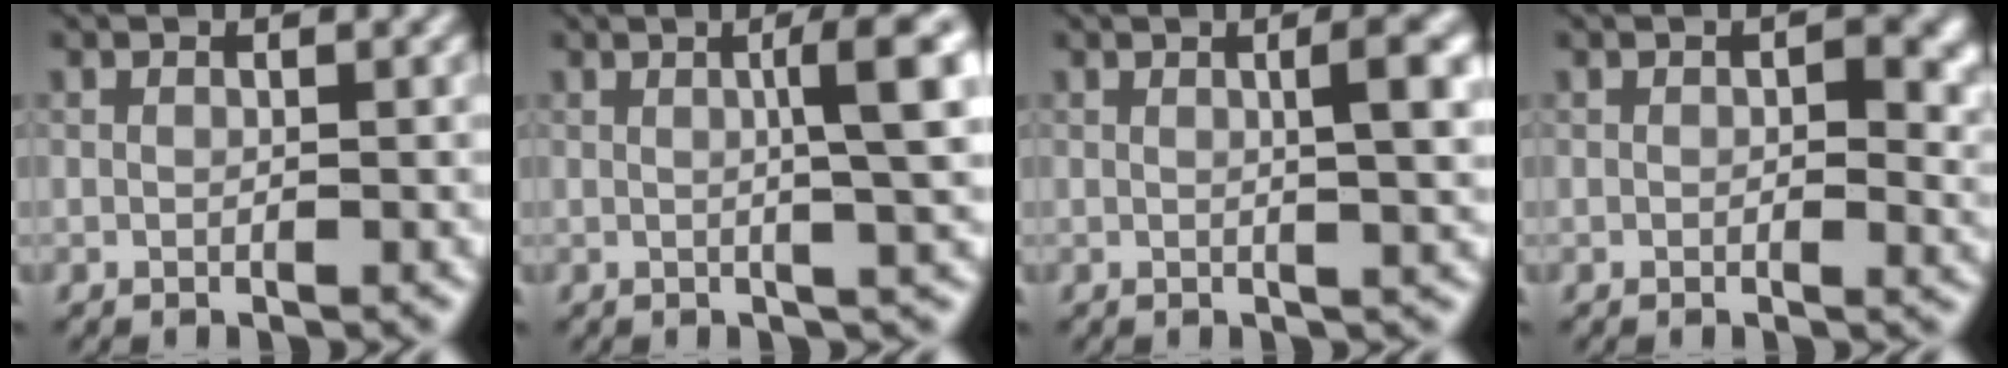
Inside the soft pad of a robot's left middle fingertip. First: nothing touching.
{"total": 5.6, "force": [0.9, 0.9, 5.4], "torque": [-0.072, 0.015, 0.012]}
{"total": 4.1, "force": [0.7, 1.0, 3.9], "torque": [-0.046, 0.009, 0.006]}
{"total": 4.3, "force": [0.7, 2.5, 3.4], "torque": [-0.029, -0.005, 0.007]}